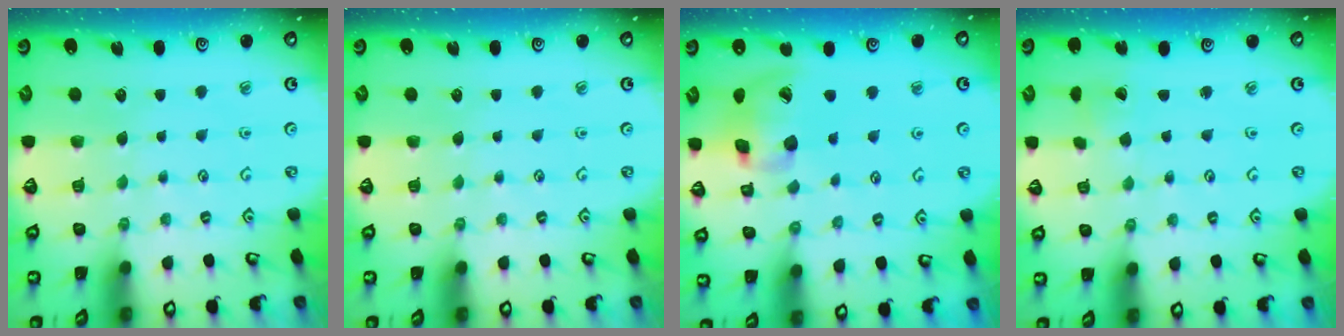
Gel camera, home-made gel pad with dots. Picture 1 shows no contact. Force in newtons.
{"total": 0.0}
{"total": 16.5, "press": 16.3, "slide": 2.5}
{"total": 2.7, "press": 2.7, "slide": 0.3}